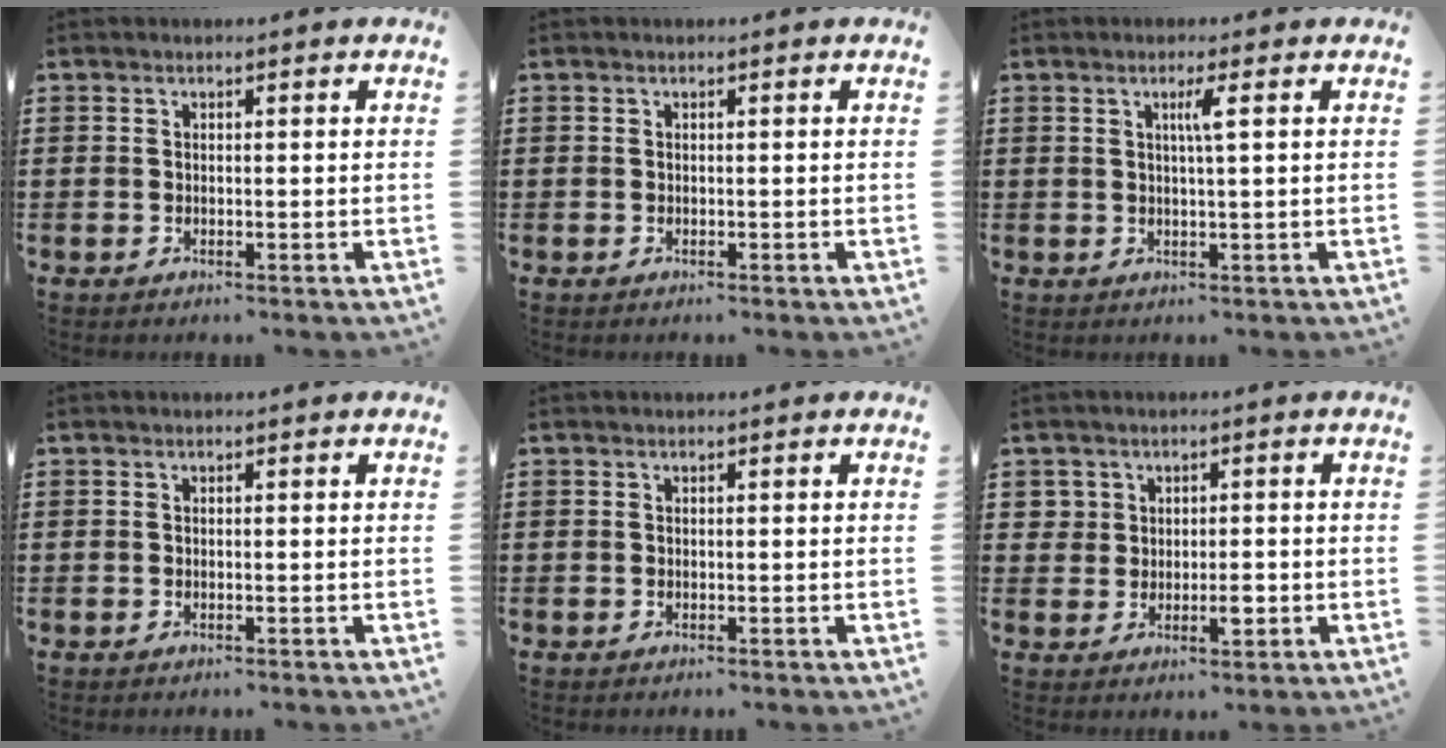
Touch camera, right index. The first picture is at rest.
{"total": 0.0}
{"total": 2.3, "force": [0.6, -0.3, 2.2], "torque": [-0.043, -0.004, 0.007]}
{"total": 0.0}
{"total": 0.0}
{"total": 3.3, "force": [0.0, 2.5, 2.1], "torque": [-0.047, 0.007, 0.000]}